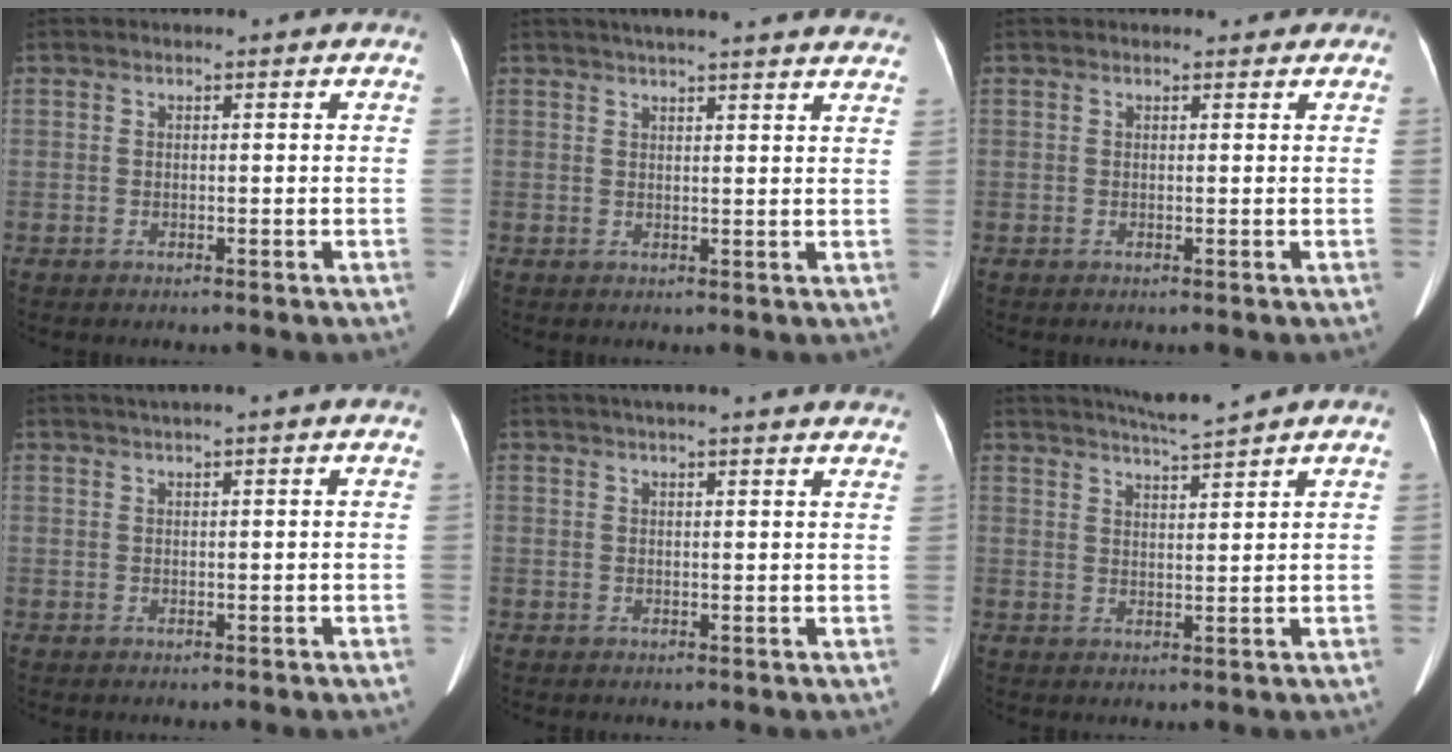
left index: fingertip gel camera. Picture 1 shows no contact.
{"total": 18.8, "force": [17.0, 1.5, 7.8], "torque": [-0.109, 0.016, 0.203]}
{"total": 2.7, "force": [2.1, 1.4, 0.8], "torque": [-0.003, 0.003, 0.015]}
{"total": 2.6, "force": [2.1, -0.7, 1.4], "torque": [-0.019, 0.018, 0.039]}
{"total": 15.2, "force": [13.7, 1.4, 6.4], "torque": [-0.085, 0.029, 0.161]}
{"total": 5.5, "force": [5.1, -1.2, 1.7], "torque": [-0.035, -0.001, 0.089]}